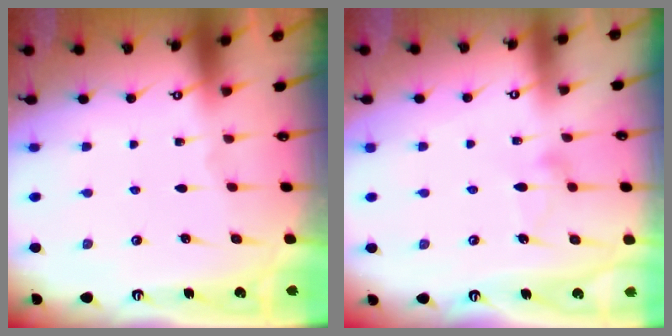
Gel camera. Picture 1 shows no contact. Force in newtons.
{"total": 9.7, "press": 9.7, "slide": 0.4}